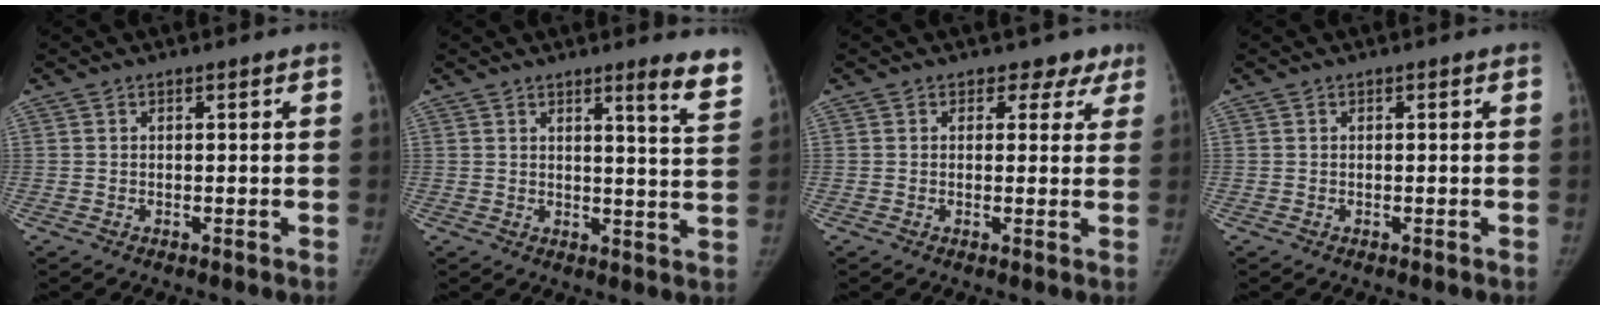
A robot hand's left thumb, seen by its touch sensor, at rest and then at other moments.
{"total": 6.9, "force": [4.6, -0.1, 5.2], "torque": [-0.064, -0.030, 0.055]}
{"total": 3.8, "force": [2.6, 2.8, 0.2], "torque": [0.033, -0.012, 0.015]}
{"total": 0.0}